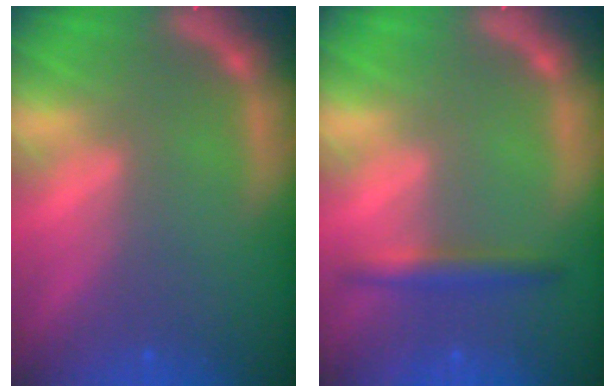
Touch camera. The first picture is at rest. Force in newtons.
{"total": 2.4}